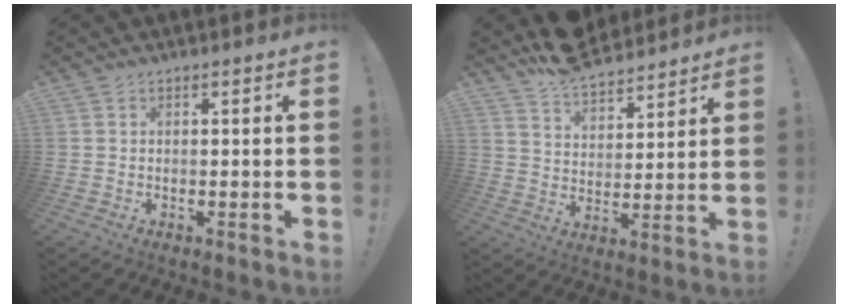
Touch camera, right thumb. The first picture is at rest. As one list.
[{"total": 10.3, "force": [9.2, 4.0, 2.2], "torque": [-0.049, -0.070, 0.177]}]